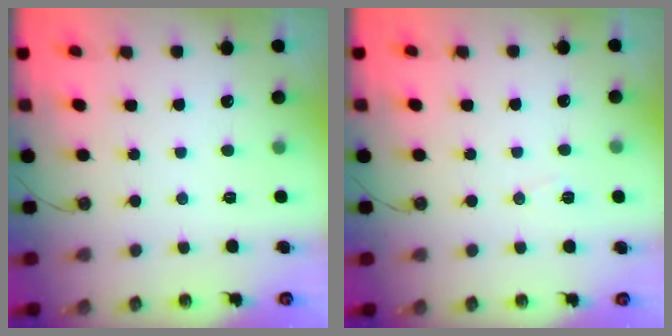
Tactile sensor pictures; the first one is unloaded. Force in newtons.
{"total": 5.7, "press": 3.7, "slide": 4.4}